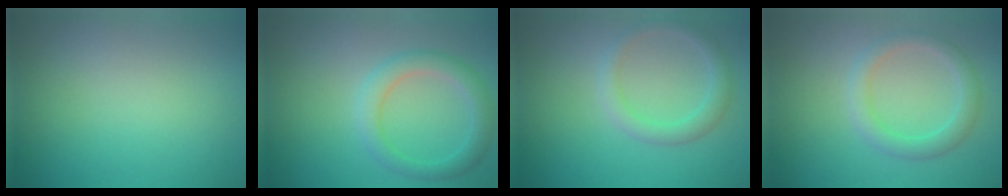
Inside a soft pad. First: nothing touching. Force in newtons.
{"total": 3.0, "press": 3.0, "slide": 0.1}
{"total": 2.4, "press": 2.4, "slide": 0.2}
{"total": 2.6, "press": 2.6, "slide": 0.2}